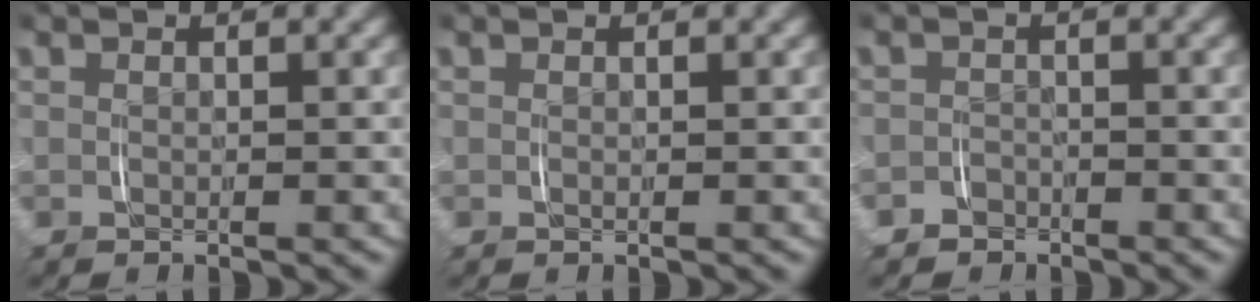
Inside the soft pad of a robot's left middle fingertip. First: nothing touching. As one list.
[{"total": 0.0}, {"total": 2.5, "force": [-1.9, 1.6, -0.2], "torque": [-0.002, -0.010, -0.035]}]